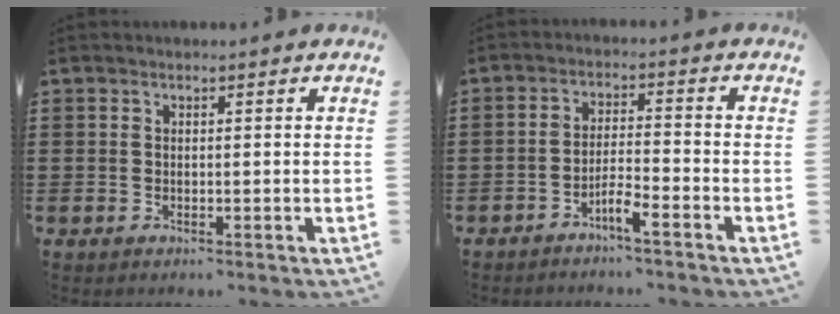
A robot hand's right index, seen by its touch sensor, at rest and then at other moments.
{"total": 3.8, "force": [-3.1, -0.2, 2.3], "torque": [-0.050, -0.004, -0.061]}